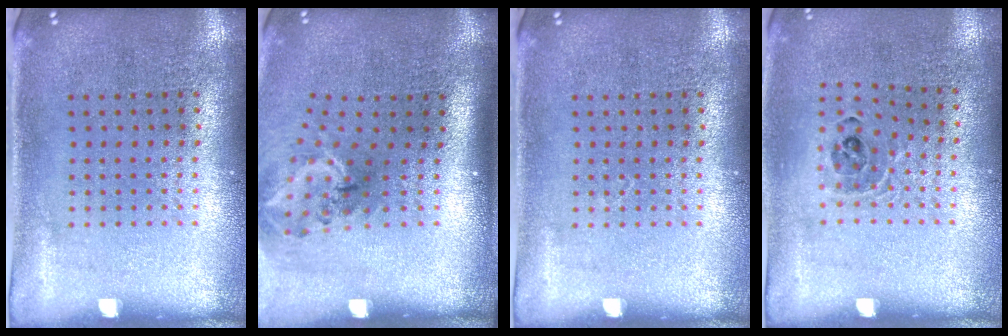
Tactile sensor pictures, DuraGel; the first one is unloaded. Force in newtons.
{"total": 1.9, "press": 1.3, "slide": 1.5}
{"total": 0.0}
{"total": 0.9, "press": 0.9, "slide": 0.1}